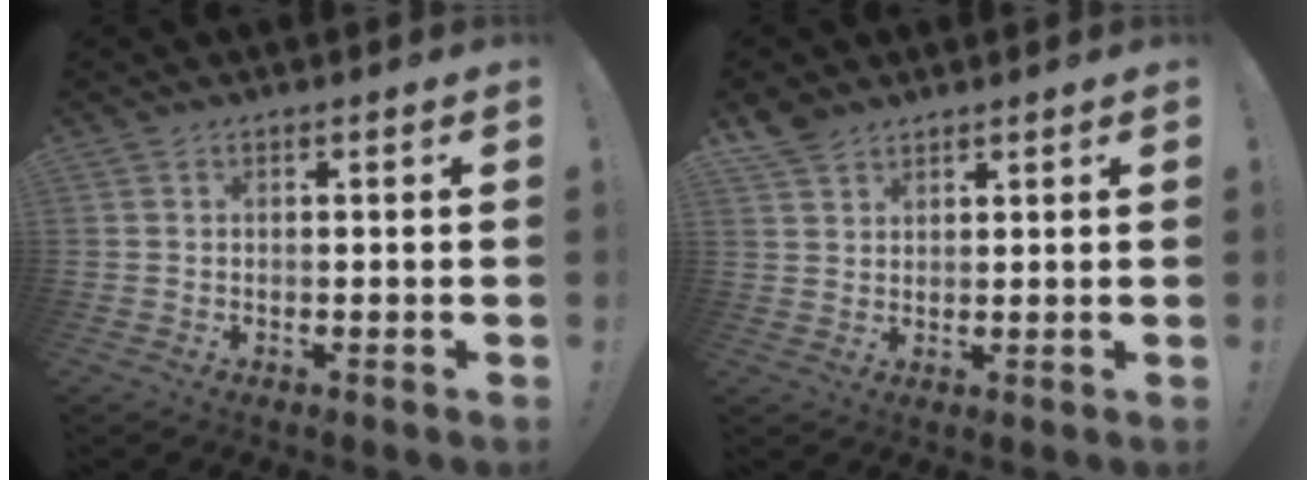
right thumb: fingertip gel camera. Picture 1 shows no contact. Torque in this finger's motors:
{"motor_torque": [-0.63, 0.74, 0.34, 0.27, 0.24]}